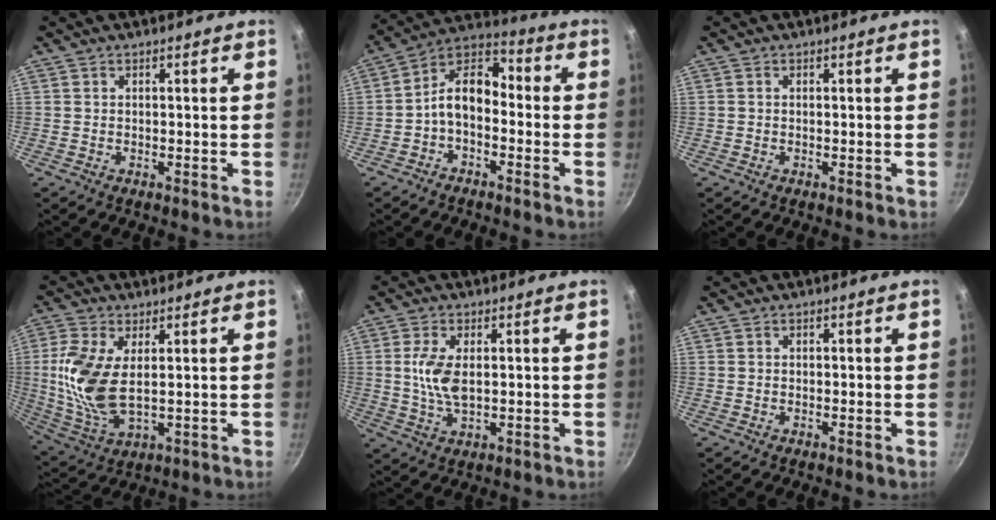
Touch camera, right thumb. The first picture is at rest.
{"total": 10.0, "force": [-2.2, 6.4, 7.3], "torque": [-0.110, 0.053, -0.060]}
{"total": 0.0}
{"total": 13.1, "force": [1.8, 6.6, 11.1], "torque": [-0.233, -0.009, 0.042]}
{"total": 6.8, "force": [0.7, 3.3, 5.9], "torque": [-0.119, -0.002, 0.015]}
{"total": 0.0}